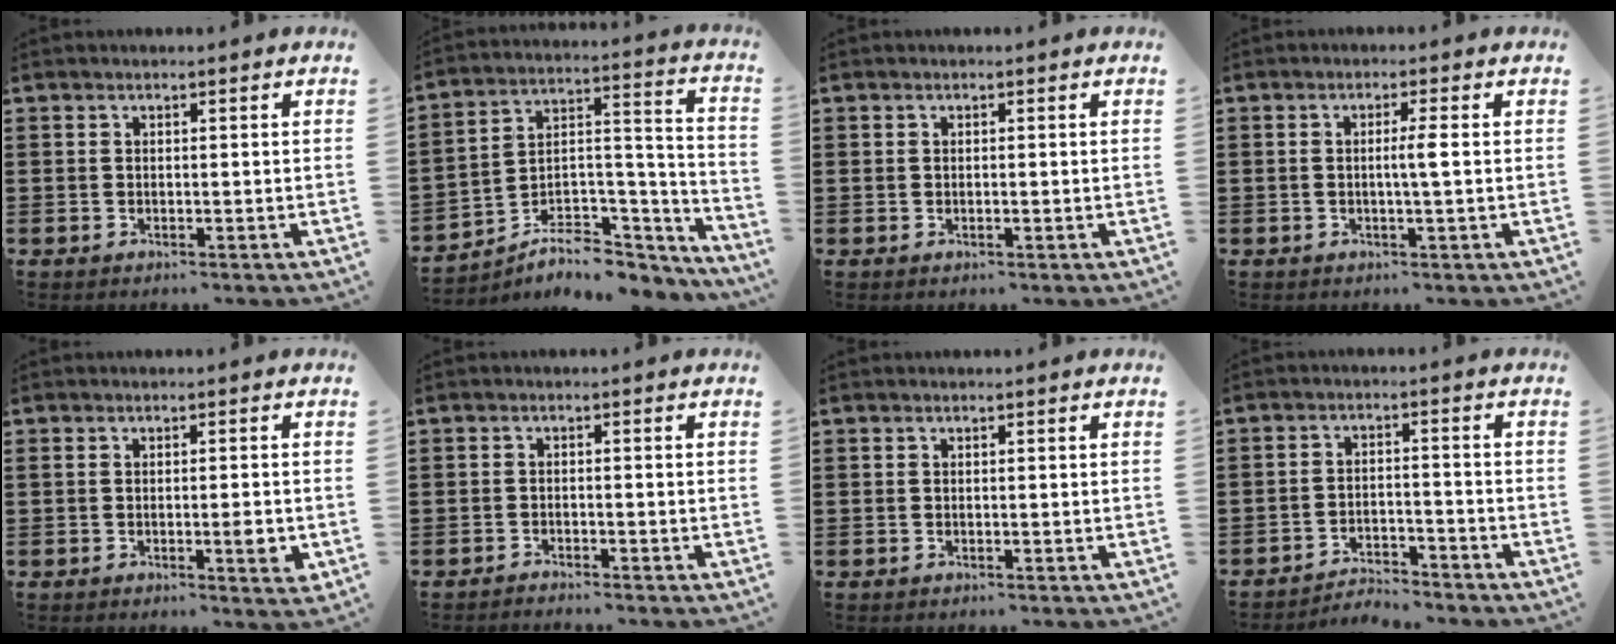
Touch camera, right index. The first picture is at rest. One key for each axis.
{"total": 6.1, "fx": -4.2, "fy": 3.8, "fz": 2.3, "tx": -0.040, "ty": 0.000, "tz": -0.075}
{"total": 0.0}
{"total": 2.5, "fx": -0.1, "fy": -0.2, "fz": 2.5, "tx": -0.045, "ty": -0.004, "tz": -0.005}
{"total": 3.2, "fx": -0.7, "fy": 0.6, "fz": 3.1, "tx": -0.050, "ty": -0.001, "tz": -0.013}
{"total": 1.5, "fx": -1.5, "fy": 0.1, "fz": 0.0, "tx": -0.004, "ty": 0.002, "tz": -0.032}
{"total": 0.0}
{"total": 3.8, "fx": -3.8, "fy": 0.4, "fz": 0.4, "tx": -0.013, "ty": 0.003, "tz": -0.080}